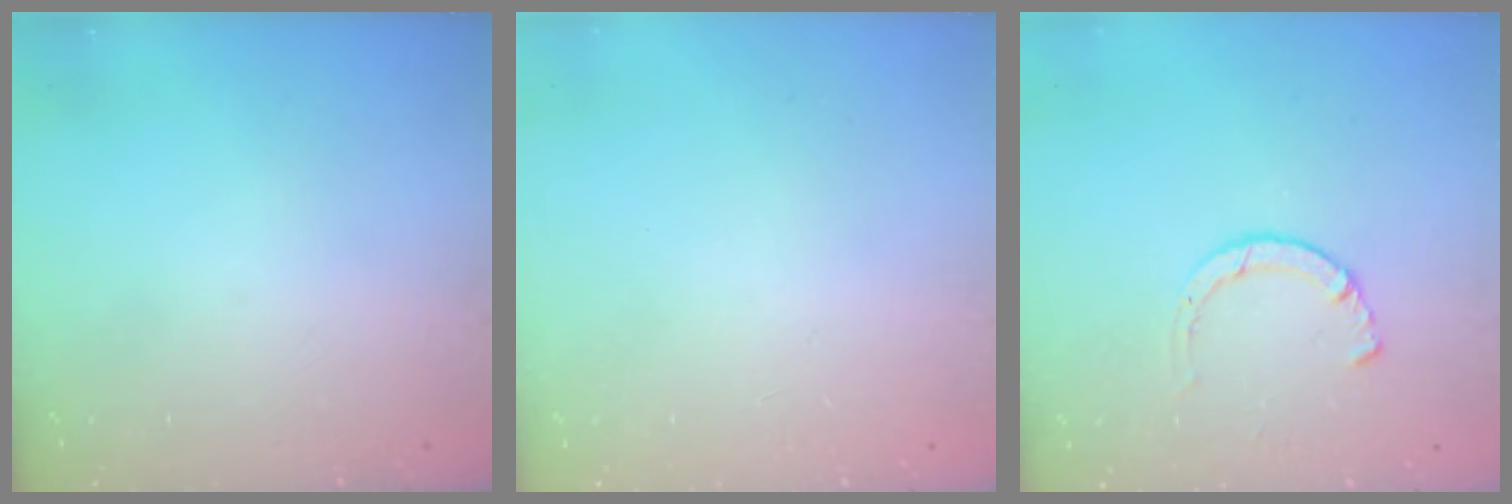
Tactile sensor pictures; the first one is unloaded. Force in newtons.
{"total": 2.6, "press": 2.6, "slide": 0.2}
{"total": 1.2, "press": 1.2, "slide": 0.3}